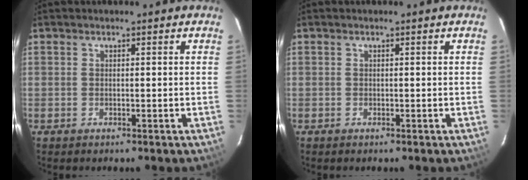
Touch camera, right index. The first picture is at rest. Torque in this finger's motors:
{"motor_torque": [0.03, -0.04, 0.01, 0.00]}